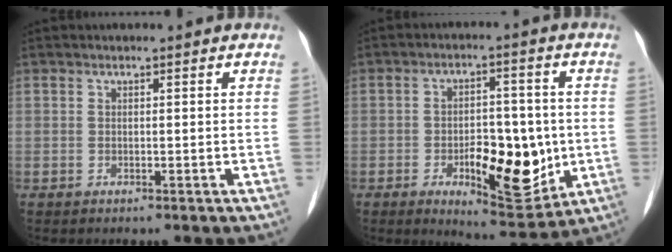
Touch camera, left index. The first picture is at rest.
{"total": 12.0, "force": [-2.8, 5.1, 10.6], "torque": [-0.150, -0.001, -0.029]}